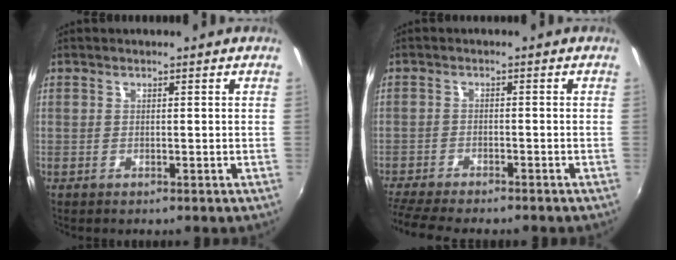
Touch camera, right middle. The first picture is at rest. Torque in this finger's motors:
{"motor_torque": [1.06, -1.08, 0.14, 0.11]}